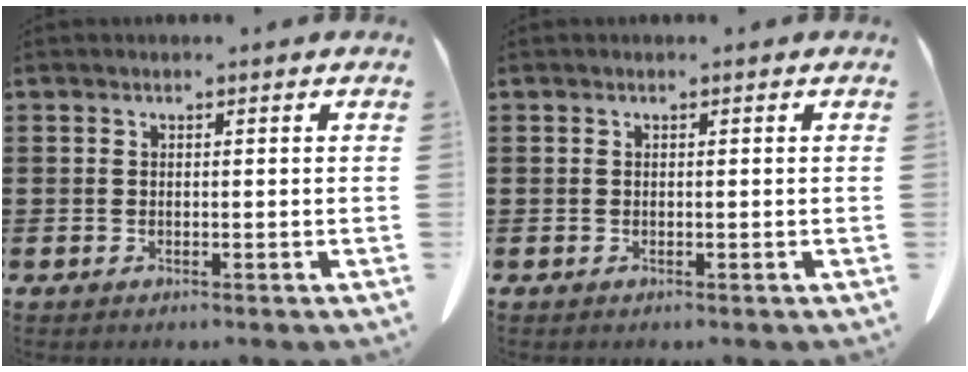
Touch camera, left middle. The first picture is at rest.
{"total": 0.0}